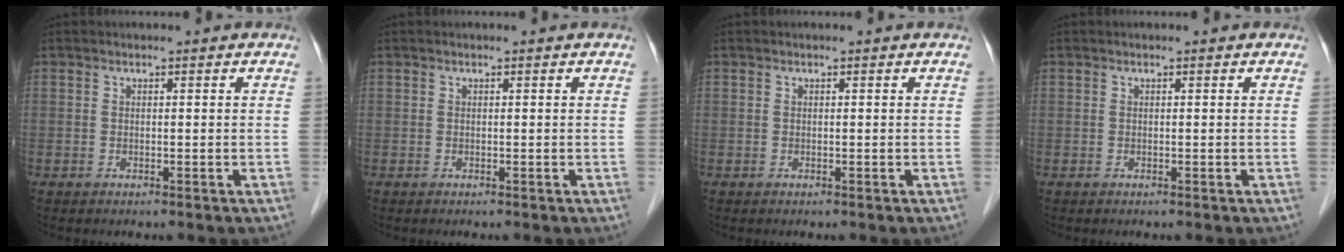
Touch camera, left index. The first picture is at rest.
{"total": 0.0}
{"total": 0.0}
{"total": 0.0}